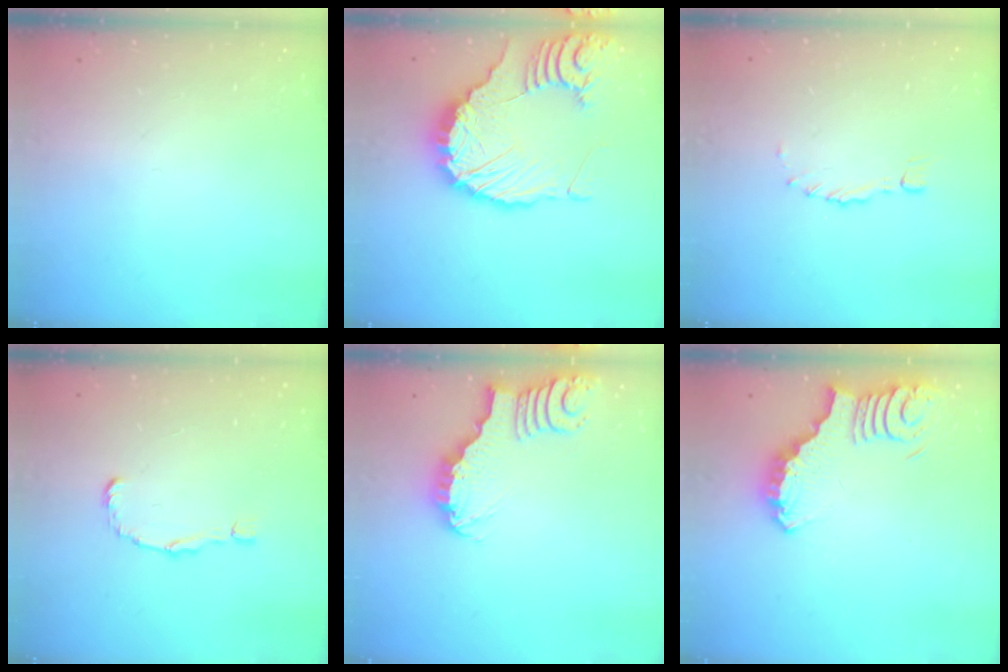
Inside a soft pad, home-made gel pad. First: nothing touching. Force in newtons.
{"total": 15.7, "press": 15.6, "slide": 1.9}
{"total": 0.0}
{"total": 1.6, "press": 1.5, "slide": 0.1}
{"total": 3.5, "press": 3.5, "slide": 0.3}
{"total": 3.6, "press": 3.6, "slide": 0.6}